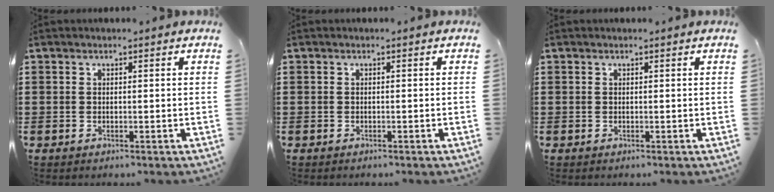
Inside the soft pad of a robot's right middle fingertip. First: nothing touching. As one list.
[{"total": 0.0}, {"total": 0.0}]